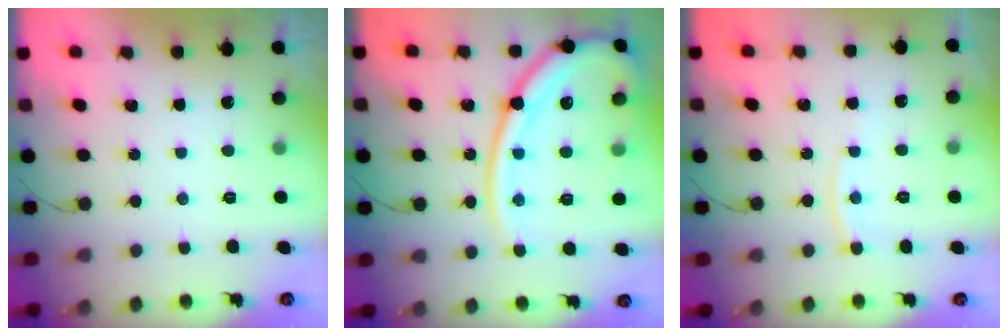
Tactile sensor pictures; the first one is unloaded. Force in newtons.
{"total": 20.1, "press": 20.0, "slide": 2.4}
{"total": 4.9, "press": 4.8, "slide": 0.5}